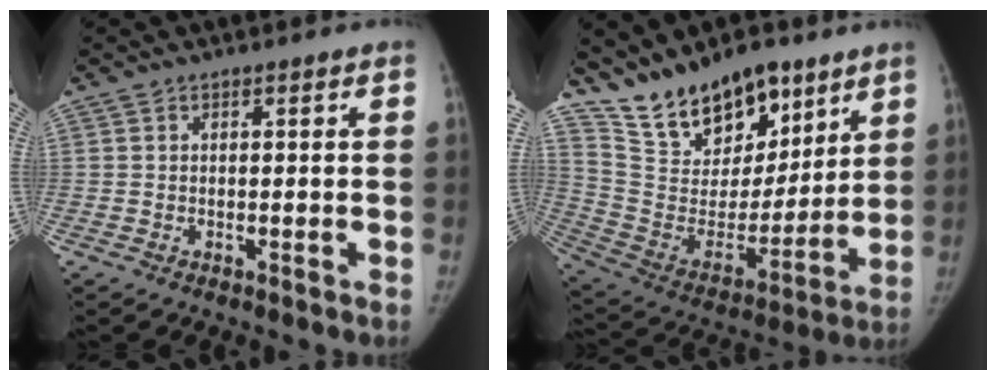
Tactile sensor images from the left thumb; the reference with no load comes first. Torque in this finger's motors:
{"motor_torque": [0.20, 0.25, 0.83, -1.94, 0.07]}